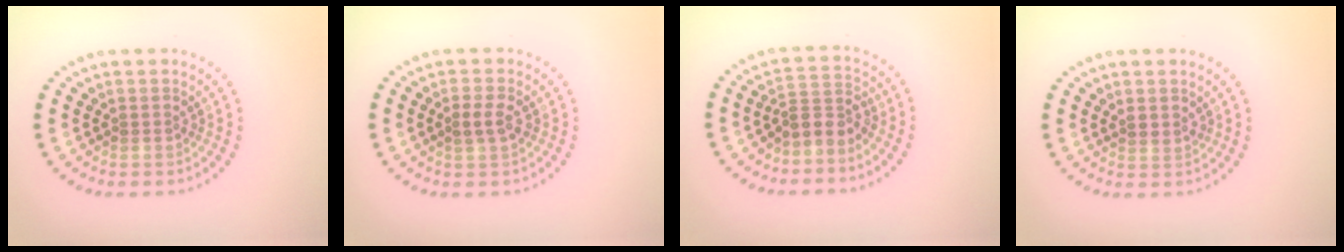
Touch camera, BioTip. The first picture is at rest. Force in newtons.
{"total": 1.9, "press": 1.8, "slide": 0.4}
{"total": 2.6, "press": 1.9, "slide": 1.8}
{"total": 0.8, "press": 0.6, "slide": 0.5}